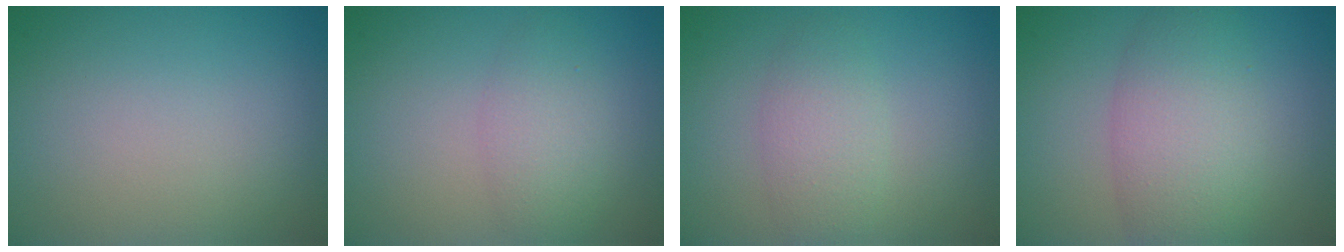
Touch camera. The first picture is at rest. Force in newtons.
{"total": 2.7, "press": 2.7, "slide": 0.1}
{"total": 2.8, "press": 2.8, "slide": 0.1}
{"total": 5.9, "press": 5.9, "slide": 0.3}